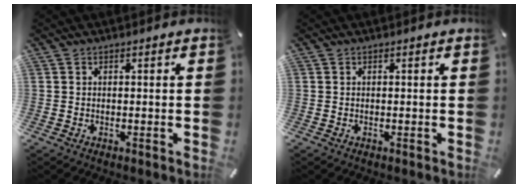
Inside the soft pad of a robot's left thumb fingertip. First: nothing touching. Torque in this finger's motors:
{"motor_torque": [-0.13, -0.07, 0.04, 0.00, -0.01]}